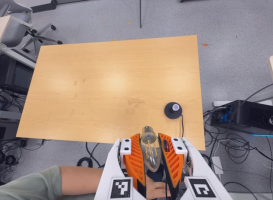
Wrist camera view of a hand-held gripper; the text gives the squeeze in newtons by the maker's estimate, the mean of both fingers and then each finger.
{"total": 21.2, "left": 23.2, "right": 19.3}